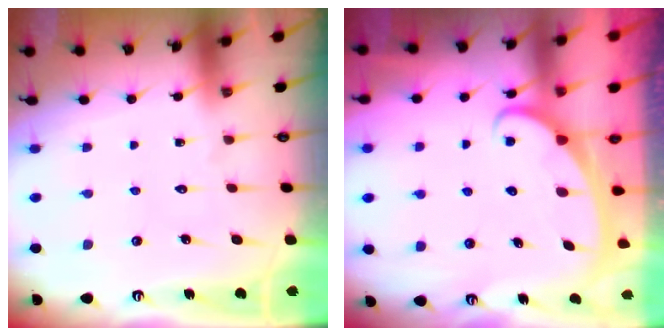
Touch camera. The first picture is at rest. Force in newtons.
{"total": 2.5, "press": 2.5, "slide": 0.3}